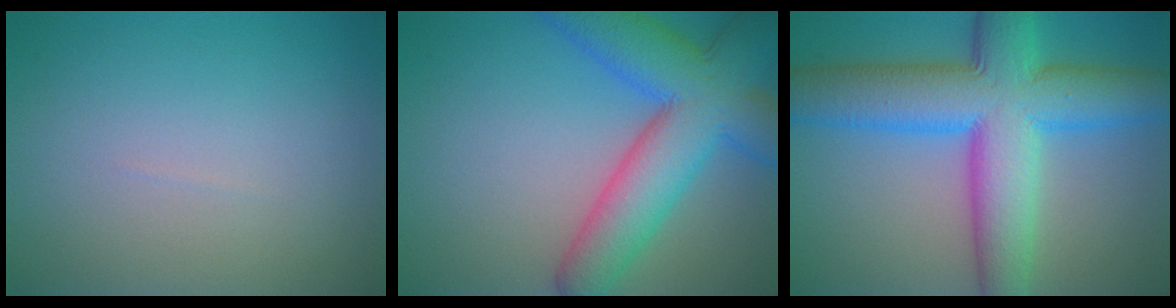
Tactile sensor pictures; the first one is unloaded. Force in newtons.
{"total": 10.0, "press": 10.0, "slide": 0.5}
{"total": 11.8, "press": 11.8, "slide": 0.1}